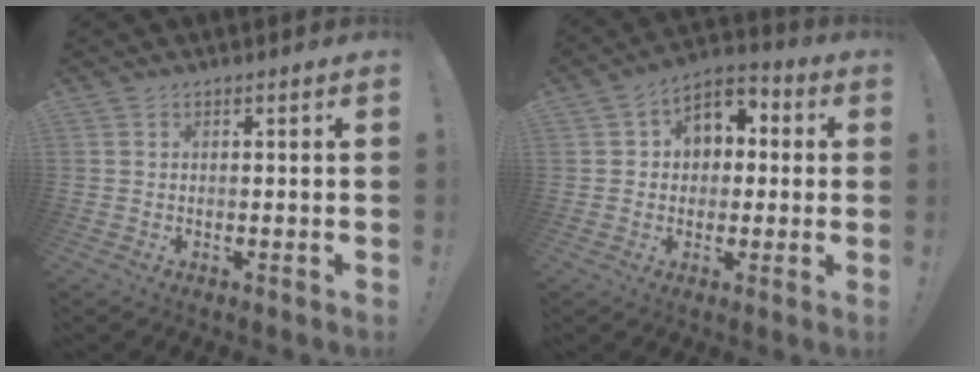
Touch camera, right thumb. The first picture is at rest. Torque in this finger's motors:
{"motor_torque": [-0.16, 0.56, 0.16, 0.07, 0.25]}